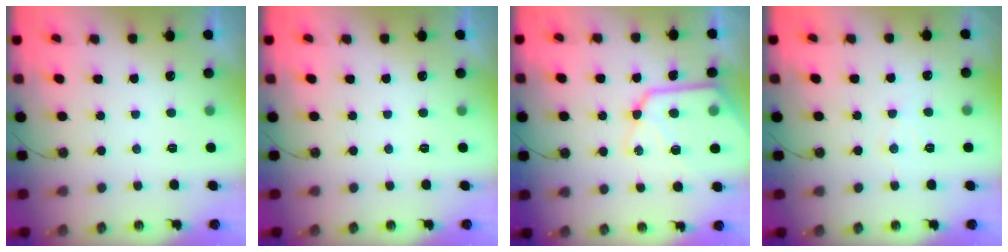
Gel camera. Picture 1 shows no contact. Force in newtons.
{"total": 0.0}
{"total": 15.6, "press": 15.6, "slide": 0.9}
{"total": 5.2, "press": 5.2, "slide": 0.3}